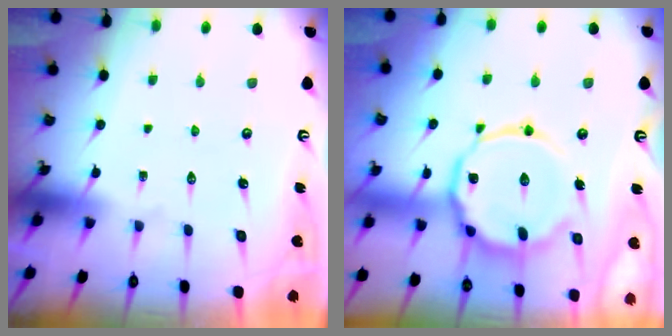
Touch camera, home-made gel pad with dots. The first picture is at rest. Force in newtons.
{"total": 14.2, "press": 14.2, "slide": 1.0}